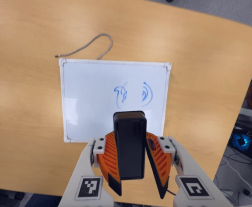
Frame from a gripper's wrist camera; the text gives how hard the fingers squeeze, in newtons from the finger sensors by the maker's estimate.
{"total": 7.1, "left": 7.8, "right": 6.3}